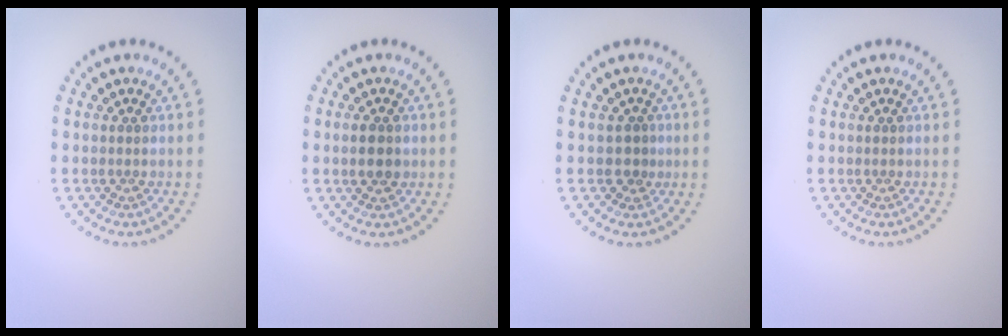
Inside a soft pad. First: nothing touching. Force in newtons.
{"total": 2.2, "press": 2.2, "slide": 0.2}
{"total": 1.2, "press": 0.9, "slide": 0.8}
{"total": 0.0}